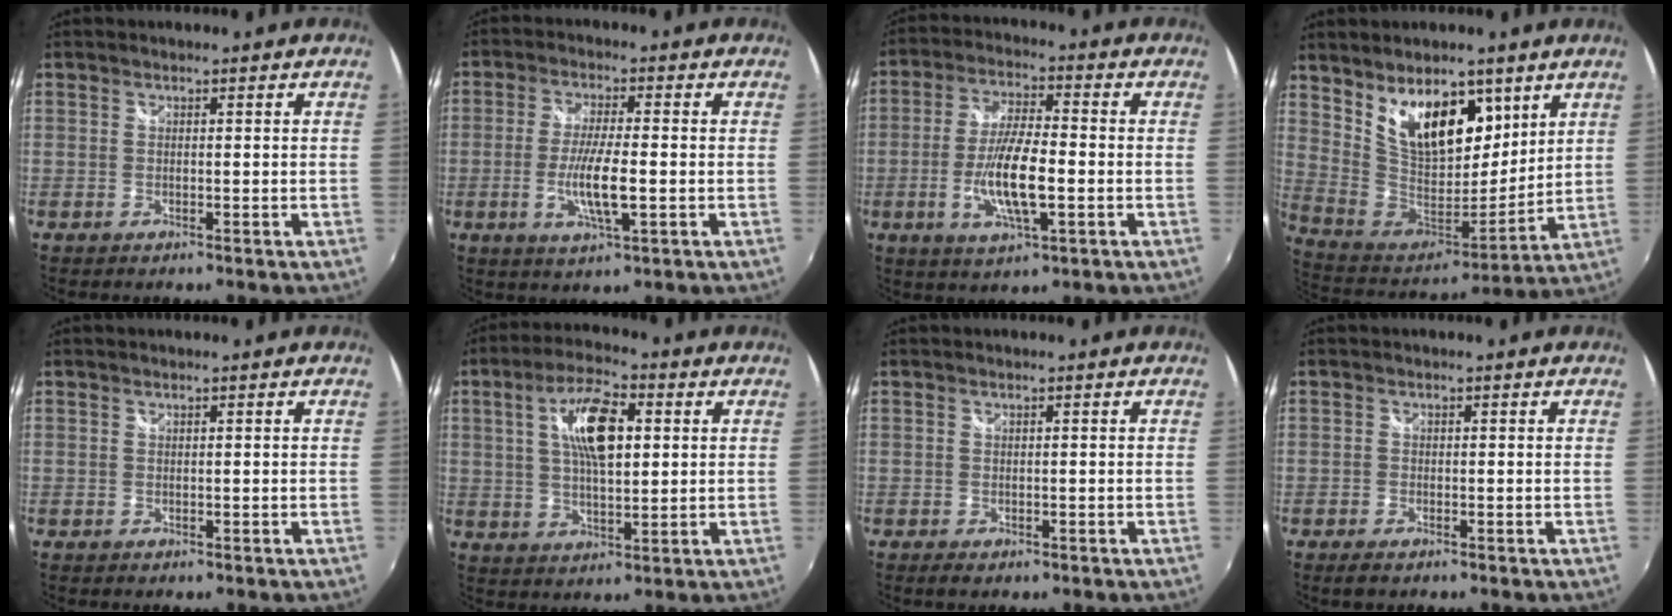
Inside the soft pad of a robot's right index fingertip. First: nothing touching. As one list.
[{"total": 8.1, "force": [-1.8, 1.2, 7.8], "torque": [-0.151, -0.012, -0.034]}, {"total": 11.1, "force": [-2.8, 2.8, 10.3], "torque": [-0.205, -0.007, -0.052]}, {"total": 18.5, "force": [8.9, 10.1, 12.7], "torque": [-0.232, -0.001, 0.174]}, {"total": 0.0}, {"total": 11.0, "force": [2.7, 4.2, 9.8], "torque": [-0.177, 0.012, 0.047]}, {"total": 1.9, "force": [-1.1, 1.1, 1.1], "torque": [-0.021, -0.007, -0.015]}, {"total": 2.0, "force": [-1.5, 0.9, 1.0], "torque": [-0.022, -0.009, -0.028]}]